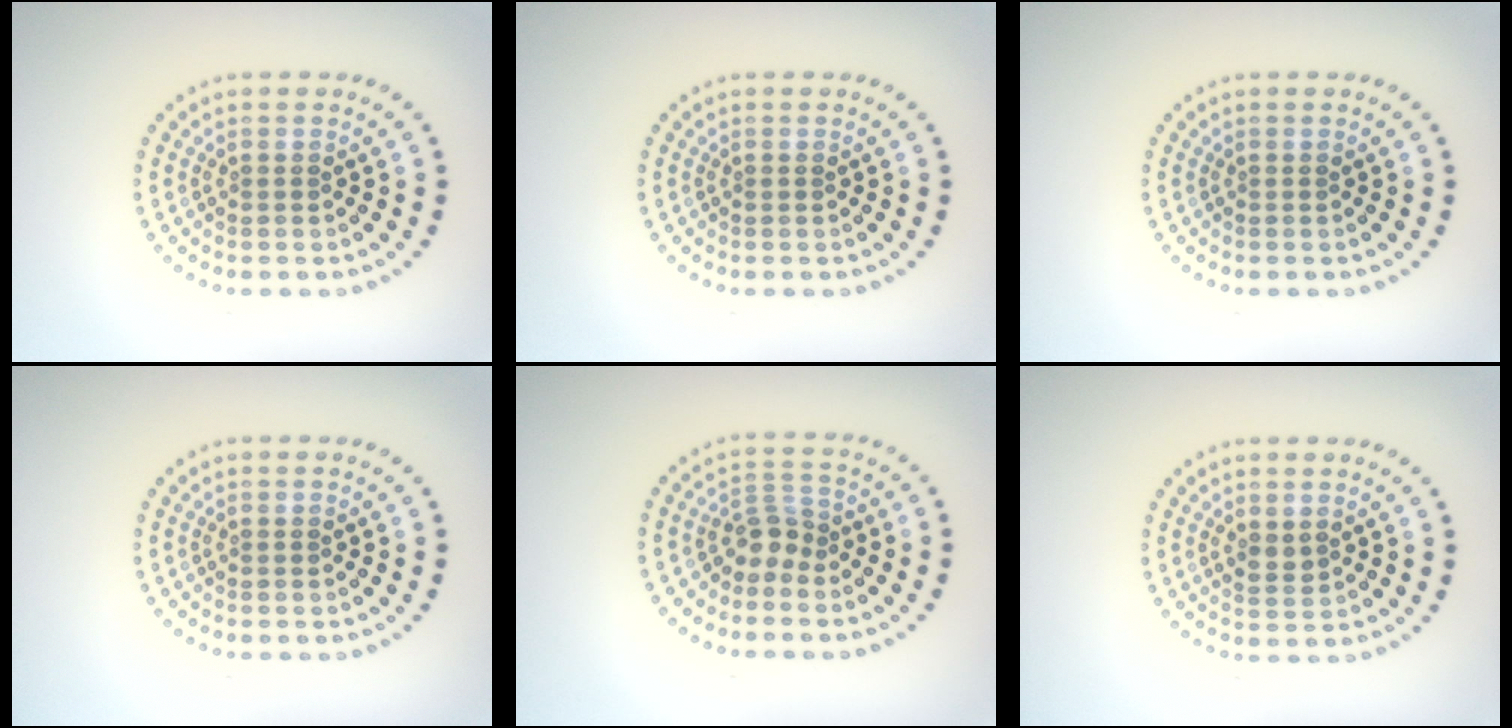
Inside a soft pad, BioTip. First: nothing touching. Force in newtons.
{"total": 0.0}
{"total": 0.0}
{"total": 0.0}
{"total": 2.2, "press": 1.6, "slide": 1.5}
{"total": 1.2, "press": 1.1, "slide": 0.4}